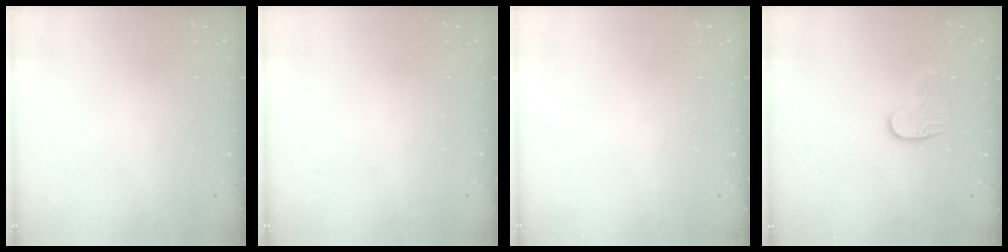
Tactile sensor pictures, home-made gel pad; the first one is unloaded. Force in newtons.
{"total": 0.0}
{"total": 0.0}
{"total": 5.7, "press": 5.7, "slide": 0.5}